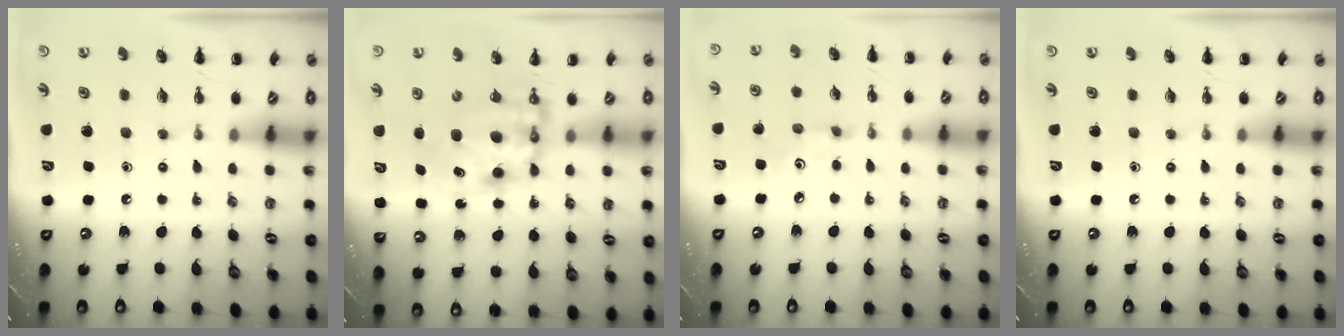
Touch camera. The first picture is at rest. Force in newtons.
{"total": 9.8, "press": 9.5, "slide": 2.5}
{"total": 3.8, "press": 3.6, "slide": 1.1}
{"total": 0.0}